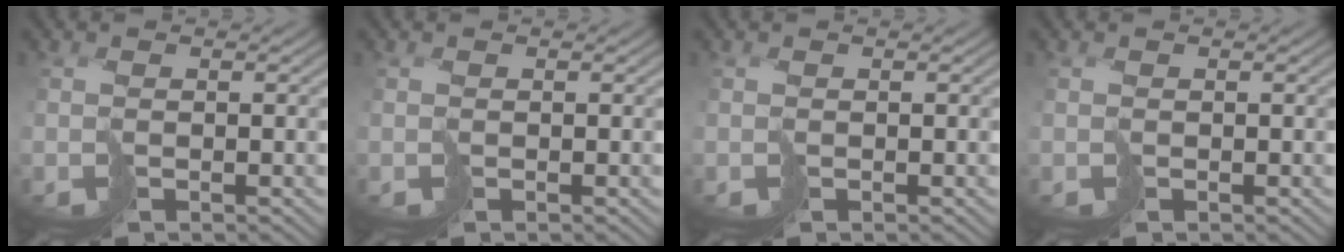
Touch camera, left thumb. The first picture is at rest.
{"total": 0.0}
{"total": 0.0}
{"total": 0.0}